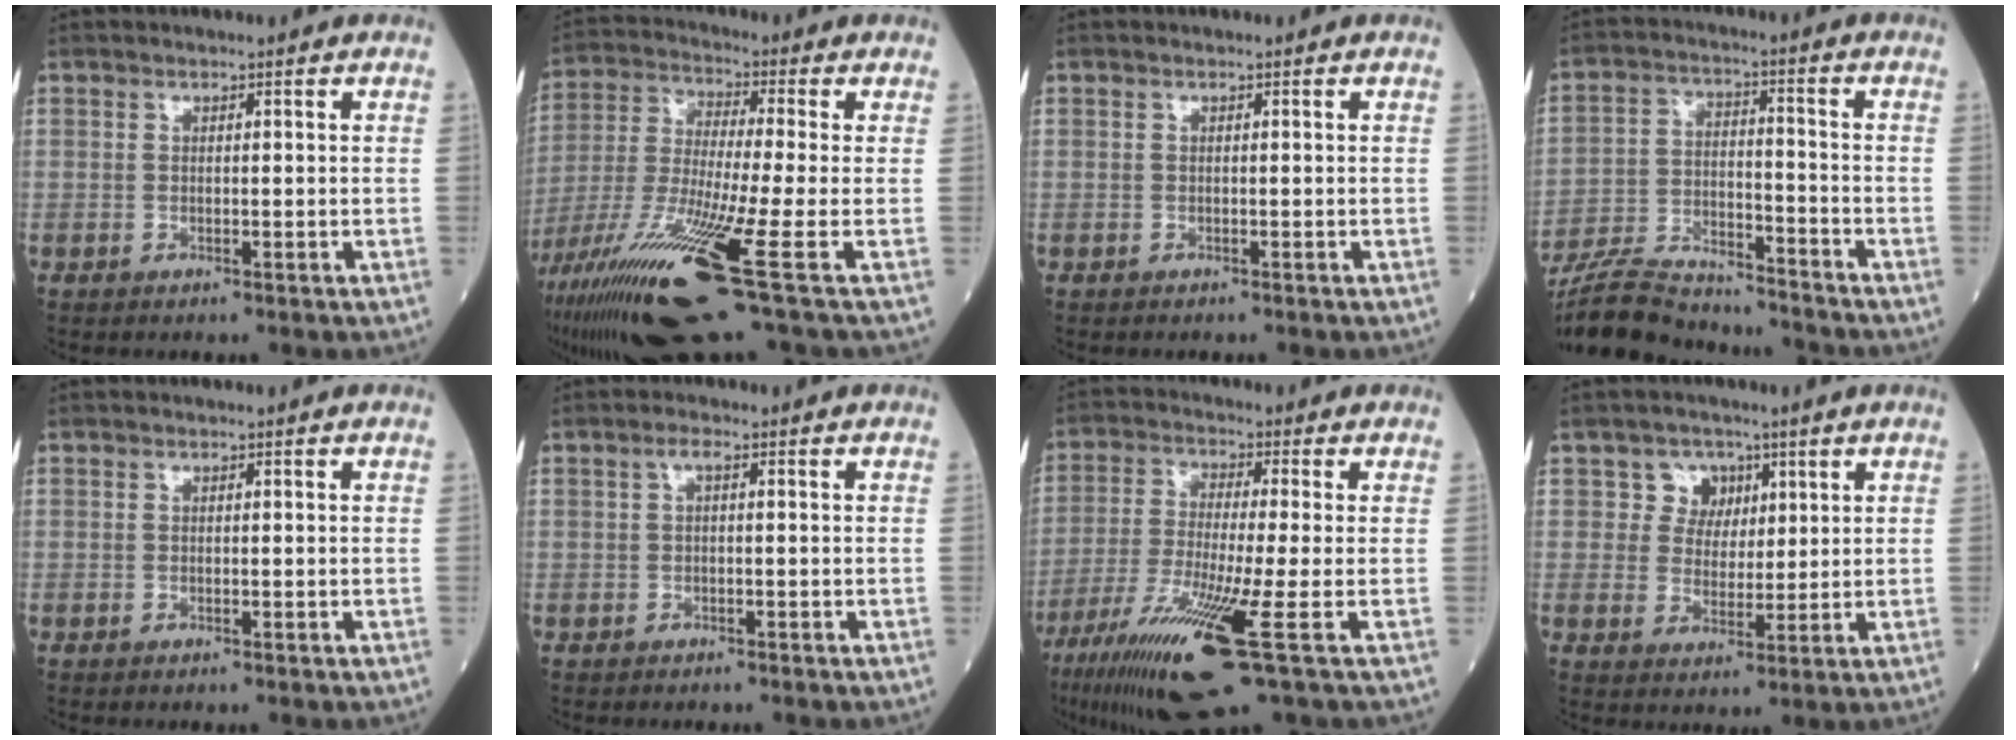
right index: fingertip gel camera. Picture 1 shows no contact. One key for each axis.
{"total": 19.6, "fx": -9.5, "fy": 0.4, "fz": 17.1, "tx": -0.338, "ty": -0.053, "tz": -0.172}
{"total": 0.0}
{"total": 16.3, "fx": -15.4, "fy": 2.2, "fz": 4.8, "tx": -0.096, "ty": 0.002, "tz": -0.256}
{"total": 0.0}
{"total": 1.2, "fx": 0.0, "fy": 0.4, "fz": 1.2, "tx": -0.025, "ty": 0.003, "tz": -0.002}
{"total": 14.5, "fx": -6.9, "fy": -0.3, "fz": 12.7, "tx": -0.258, "ty": -0.045, "tz": -0.123}
{"total": 4.7, "fx": 2.2, "fy": 4.1, "fz": 0.7, "tx": -0.005, "ty": 0.009, "tz": 0.036}